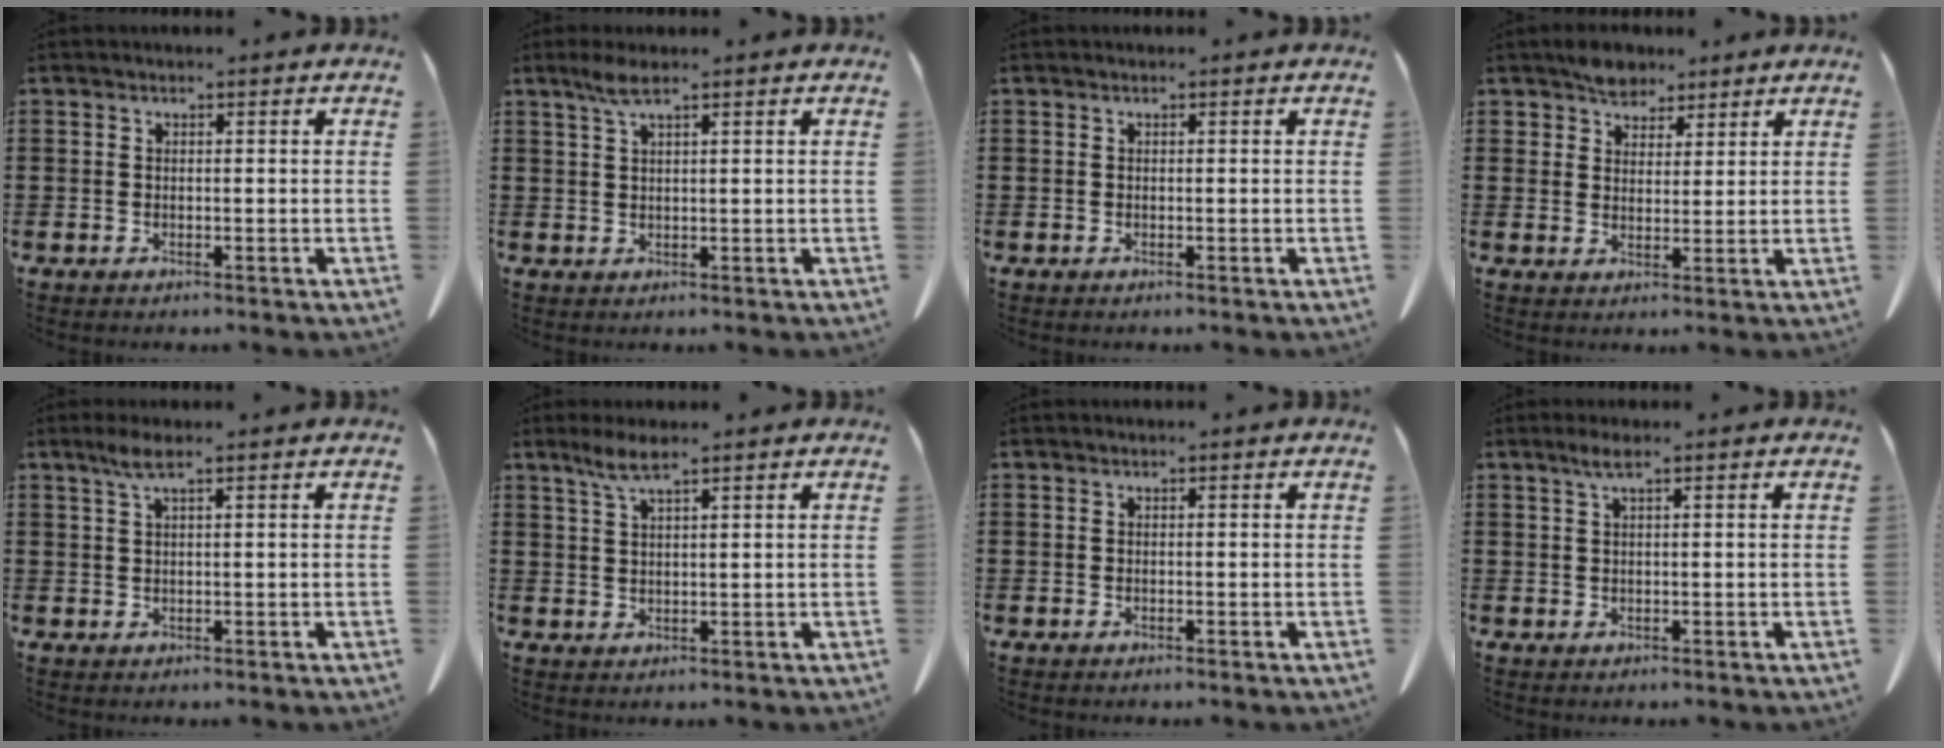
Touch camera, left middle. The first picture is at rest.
{"total": 2.8, "force": [1.8, 0.4, 2.2], "torque": [-0.048, 0.003, 0.031]}
{"total": 0.0}
{"total": 4.6, "force": [3.9, 2.3, 0.7], "torque": [-0.027, 0.004, 0.076]}
{"total": 2.7, "force": [1.5, 0.3, 2.2], "torque": [-0.048, 0.003, 0.026]}
{"total": 3.6, "force": [2.4, 0.4, 2.6], "torque": [-0.059, 0.003, 0.042]}
{"total": 0.0}
{"total": 1.9, "force": [0.9, 0.1, 1.7], "torque": [-0.035, 0.001, 0.016]}